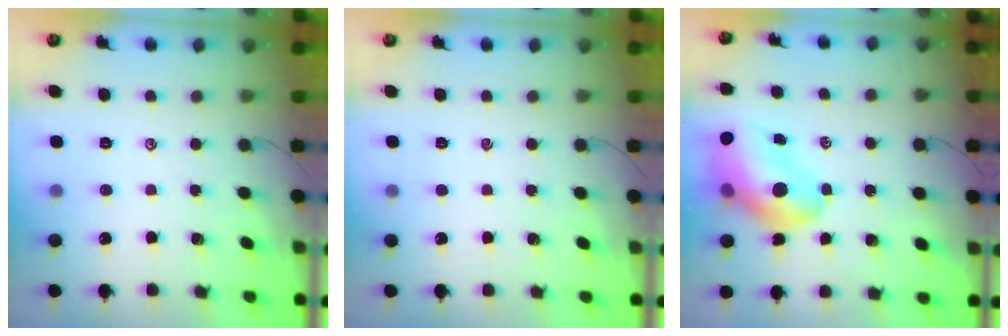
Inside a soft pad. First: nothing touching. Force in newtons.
{"total": 0.0}
{"total": 15.4, "press": 14.7, "slide": 4.7}